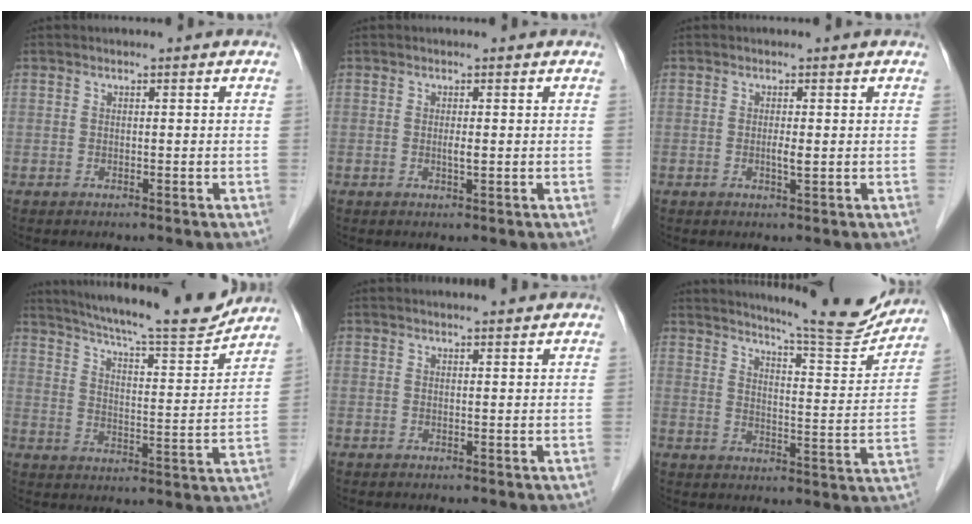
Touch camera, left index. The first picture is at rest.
{"total": 1.0, "force": [0.1, 0.0, 1.0], "torque": [-0.021, -0.002, 0.001]}
{"total": 1.3, "force": [0.0, 0.1, 1.3], "torque": [-0.026, -0.002, 0.001]}
{"total": 17.8, "force": [16.3, 1.0, 7.2], "torque": [-0.122, -0.021, 0.230]}
{"total": 2.8, "force": [2.7, -0.1, 0.6], "torque": [-0.011, 0.009, 0.033]}
{"total": 15.6, "force": [14.9, 0.3, 4.7], "torque": [-0.074, -0.053, 0.190]}